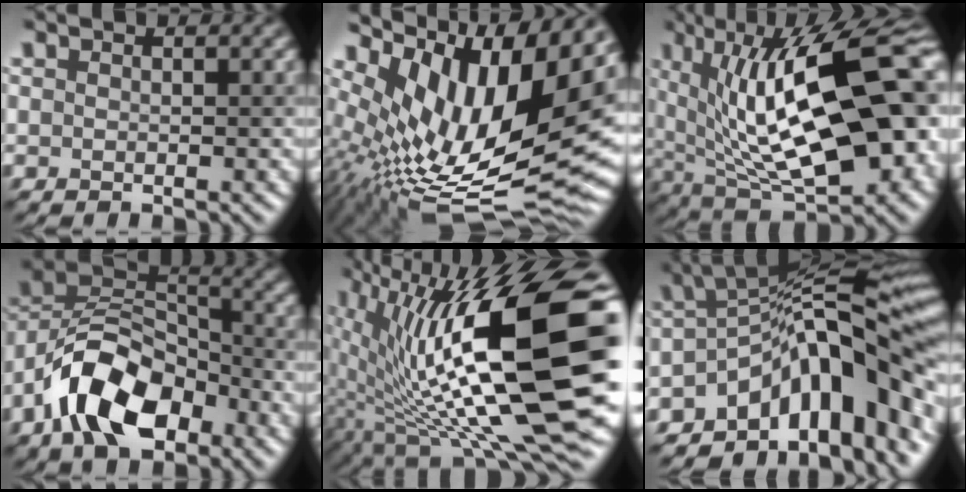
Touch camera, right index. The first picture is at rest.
{"total": 16.2, "force": [5.8, 7.2, 13.3], "torque": [-0.243, 0.013, 0.100]}
{"total": 18.6, "force": [2.6, 8.3, 16.4], "torque": [-0.254, 0.011, 0.044]}
{"total": 10.0, "force": [-5.3, 5.5, 6.5], "torque": [-0.113, 0.019, -0.107]}
{"total": 17.8, "force": [1.8, 5.4, 16.8], "torque": [-0.274, 0.005, 0.035]}
{"total": 14.9, "force": [-4.9, 6.6, 12.4], "torque": [-0.144, 0.033, -0.094]}